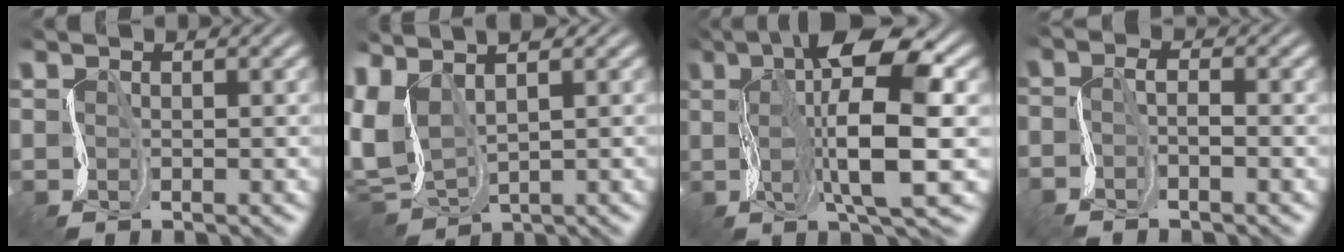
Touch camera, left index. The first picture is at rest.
{"total": 6.0, "force": [0.9, 3.4, 4.8], "torque": [-0.138, 0.004, 0.022]}
{"total": 12.1, "force": [0.8, 2.9, 11.7], "torque": [-0.189, 0.006, 0.015]}
{"total": 1.8, "force": [-1.6, -0.2, 0.9], "torque": [-0.022, -0.001, -0.034]}